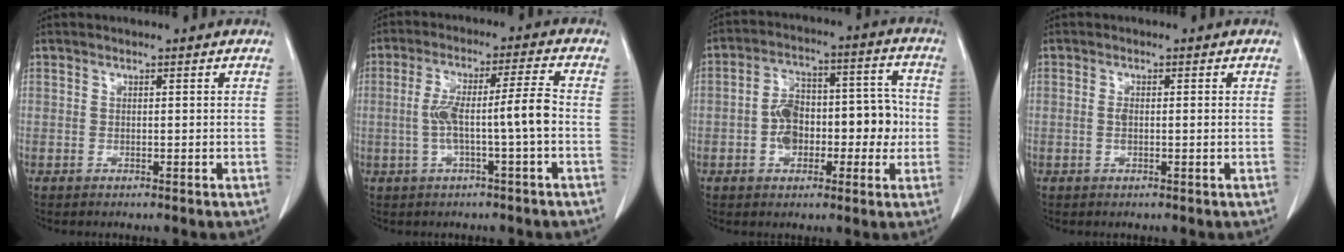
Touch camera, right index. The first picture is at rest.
{"total": 8.2, "force": [-1.3, -0.1, 8.1], "torque": [-0.154, 0.022, -0.020]}
{"total": 11.2, "force": [-1.8, 6.2, 9.1], "torque": [-0.143, 0.051, -0.025]}
{"total": 1.8, "force": [-0.1, 0.6, 1.7], "torque": [-0.036, 0.000, 0.001]}